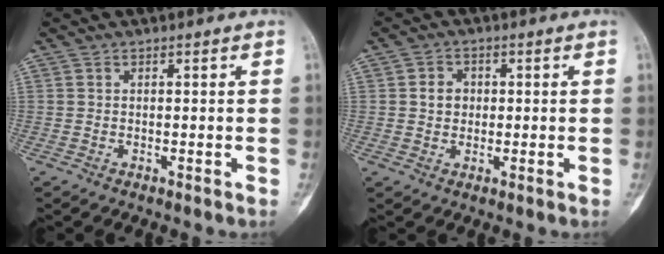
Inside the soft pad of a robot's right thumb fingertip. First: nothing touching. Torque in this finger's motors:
{"motor_torque": [-0.36, 0.36, 0.22, -0.18, -0.08]}